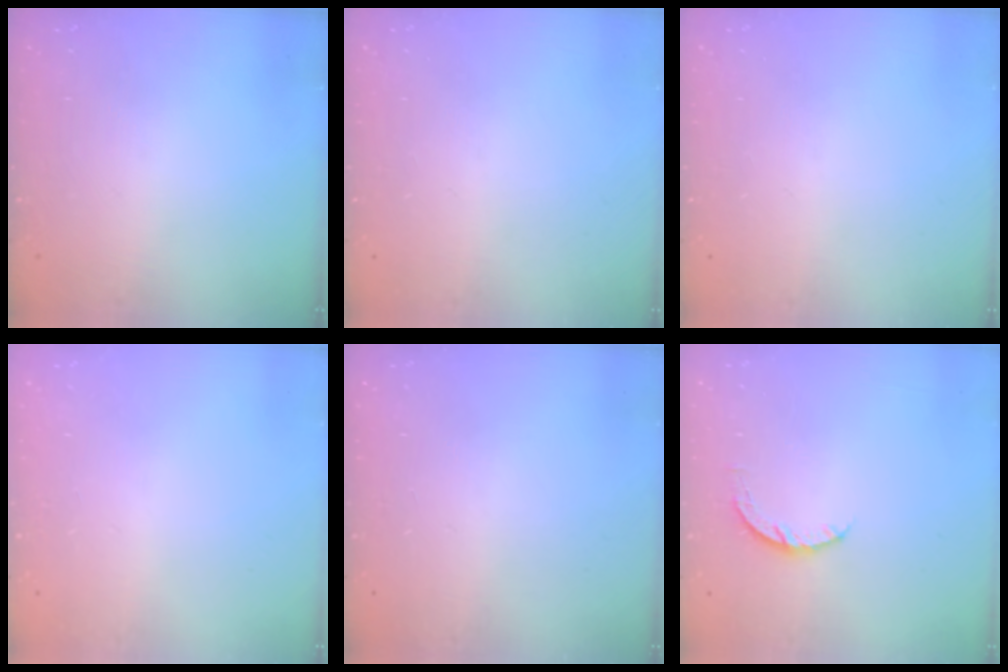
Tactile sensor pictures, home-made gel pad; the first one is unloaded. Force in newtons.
{"total": 0.0}
{"total": 0.0}
{"total": 2.4, "press": 2.4, "slide": 0.2}
{"total": 2.6, "press": 2.6, "slide": 0.2}
{"total": 5.0, "press": 4.9, "slide": 0.7}